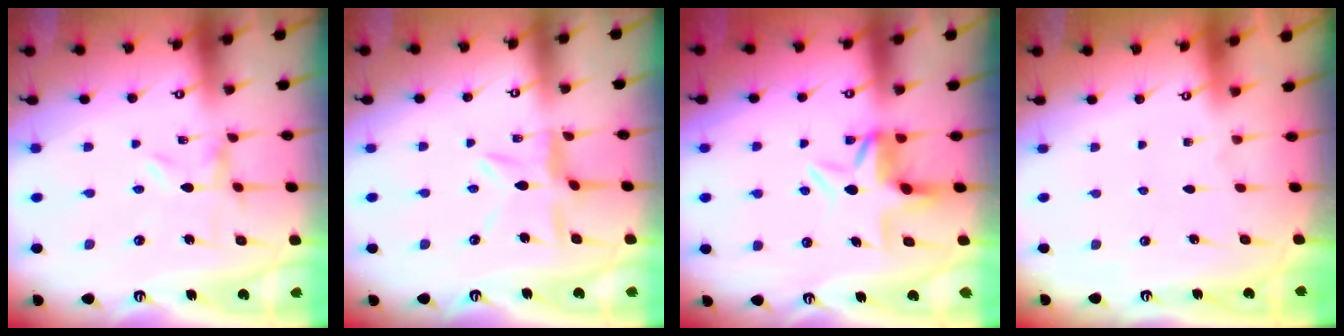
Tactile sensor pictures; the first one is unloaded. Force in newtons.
{"total": 7.7, "press": 7.6, "slide": 0.8}
{"total": 7.8, "press": 7.5, "slide": 2.0}
{"total": 1.6, "press": 1.6, "slide": 0.2}